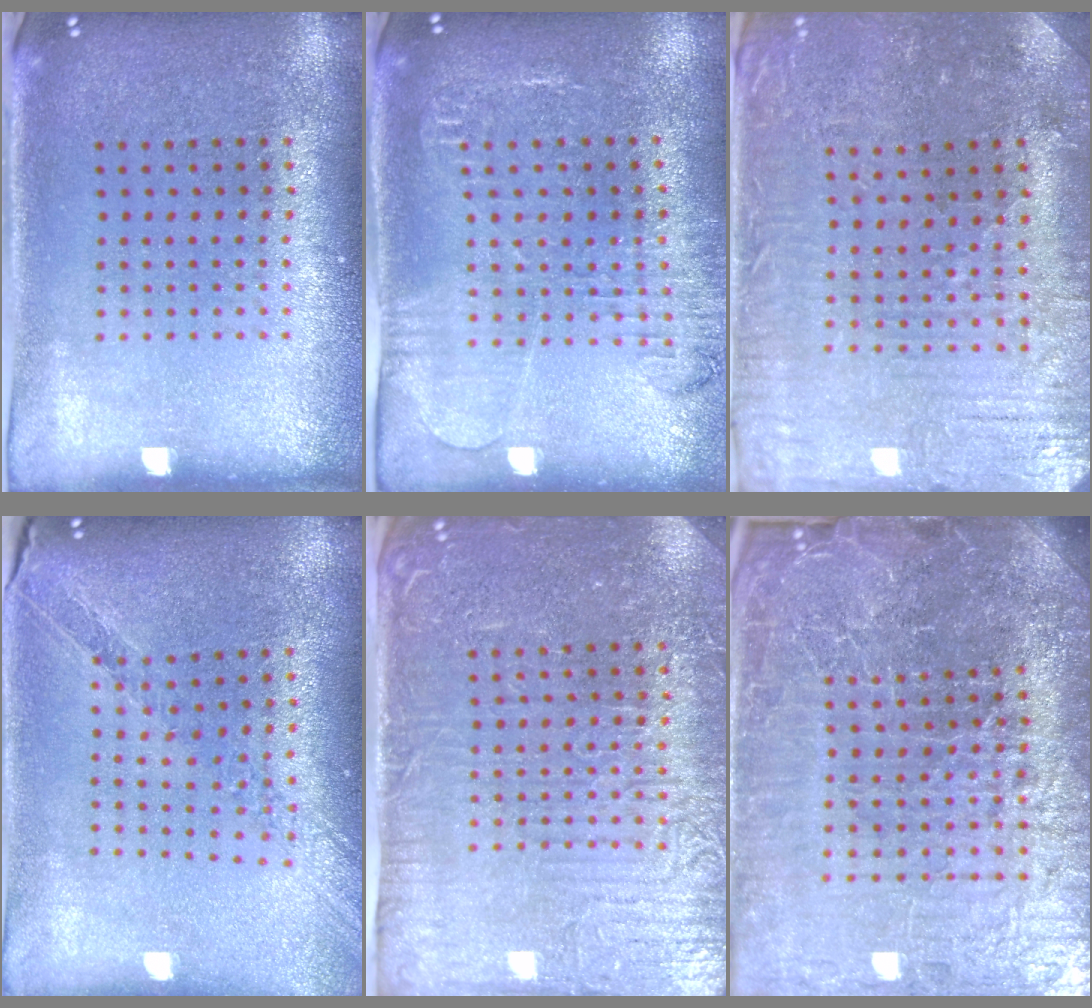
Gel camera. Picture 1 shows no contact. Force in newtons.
{"total": 2.0, "press": 2.0, "slide": 0.1}
{"total": 1.6, "press": 1.5, "slide": 0.5}
{"total": 1.1, "press": 1.1, "slide": 0.2}
{"total": 4.9, "press": 4.5, "slide": 2.0}
{"total": 7.6, "press": 6.6, "slide": 3.8}